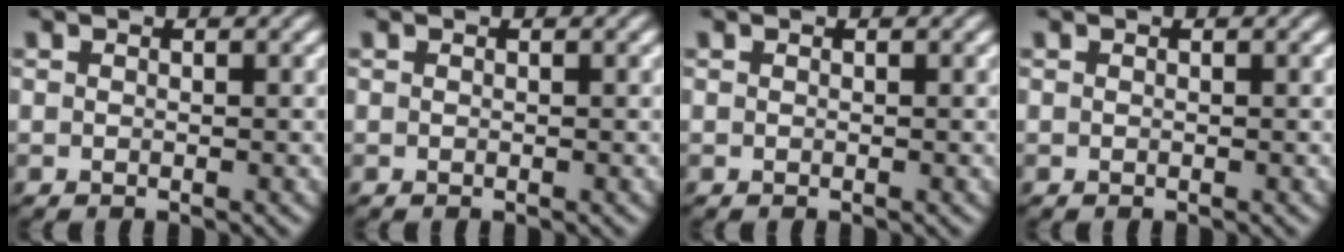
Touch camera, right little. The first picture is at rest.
{"total": 0.0}
{"total": 0.0}
{"total": 0.0}